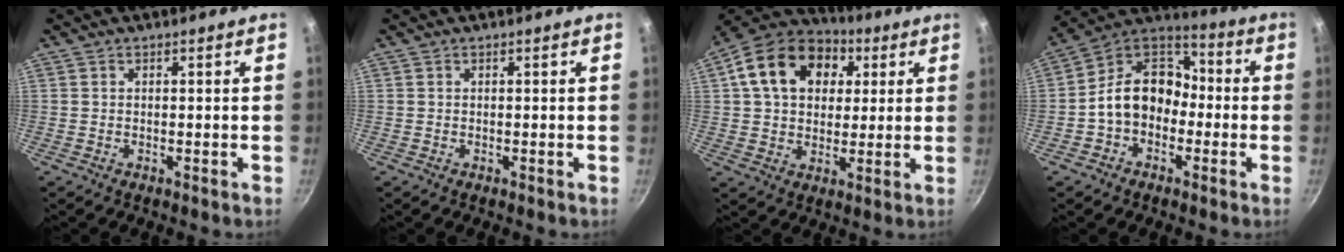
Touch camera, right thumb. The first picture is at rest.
{"total": 0.0}
{"total": 18.1, "force": [5.3, 13.3, 11.1], "torque": [-0.175, 0.018, 0.075]}
{"total": 13.5, "force": [-2.7, 10.4, 8.1], "torque": [-0.089, 0.056, -0.070]}